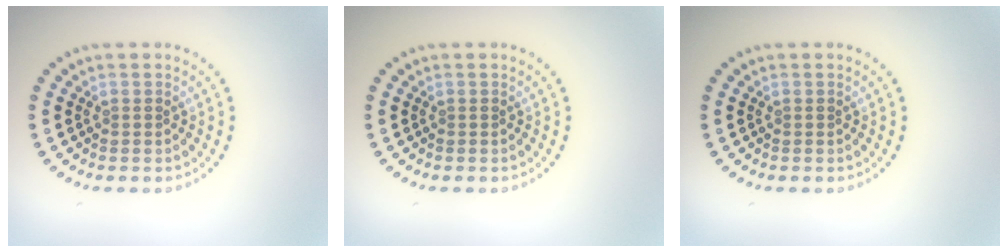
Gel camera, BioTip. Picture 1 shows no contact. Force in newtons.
{"total": 0.0}
{"total": 0.0}